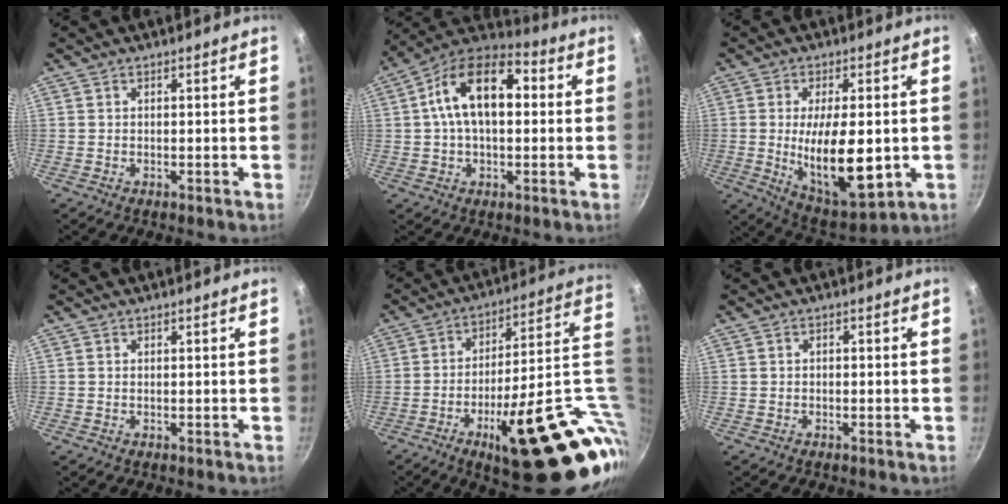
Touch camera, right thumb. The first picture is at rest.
{"total": 16.2, "force": [2.3, 9.4, 13.0], "torque": [-0.195, 0.031, 0.017]}
{"total": 16.2, "force": [-1.6, 6.9, 14.5], "torque": [-0.219, -0.013, -0.012]}
{"total": 0.0}
{"total": 31.1, "force": [-4.5, 10.4, 29.0], "torque": [-0.354, 0.001, -0.049]}
{"total": 0.6, "force": [-0.2, 0.4, 0.4], "torque": [-0.009, 0.007, -0.002]}